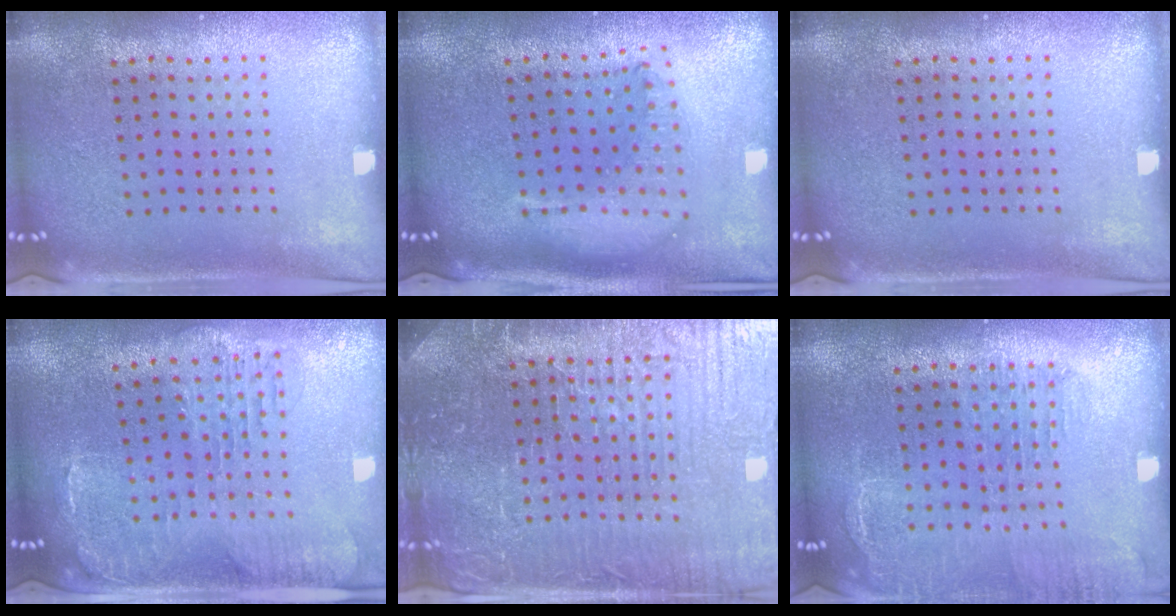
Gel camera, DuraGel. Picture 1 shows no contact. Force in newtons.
{"total": 2.0, "press": 1.6, "slide": 1.2}
{"total": 0.0}
{"total": 1.5, "press": 1.4, "slide": 0.4}
{"total": 5.5, "press": 5.1, "slide": 2.0}
{"total": 1.6, "press": 1.5, "slide": 0.5}